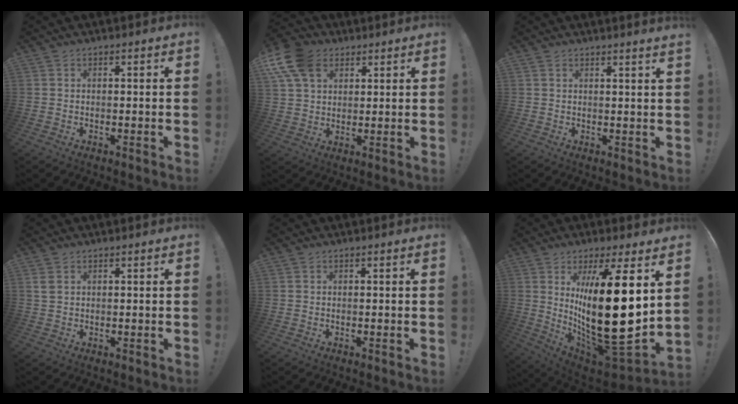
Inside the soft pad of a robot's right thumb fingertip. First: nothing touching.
{"total": 13.2, "force": [5.8, 9.2, 7.5], "torque": [-0.143, -0.023, 0.112]}
{"total": 2.1, "force": [1.6, -0.8, 1.0], "torque": [-0.004, -0.017, 0.025]}
{"total": 2.3, "force": [1.1, 1.4, 1.5], "torque": [-0.024, 0.000, 0.019]}
{"total": 0.0}
{"total": 27.7, "force": [4.6, 8.3, 26.0], "torque": [-0.460, -0.066, 0.079]}